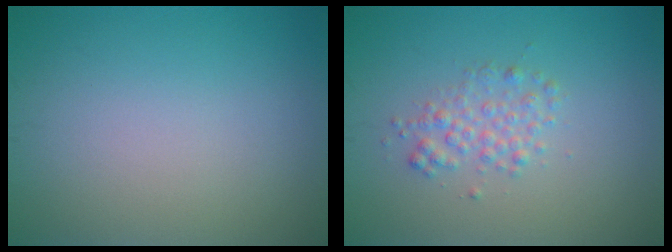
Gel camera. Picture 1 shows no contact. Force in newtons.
{"total": 2.0, "press": 2.0, "slide": 0.0}